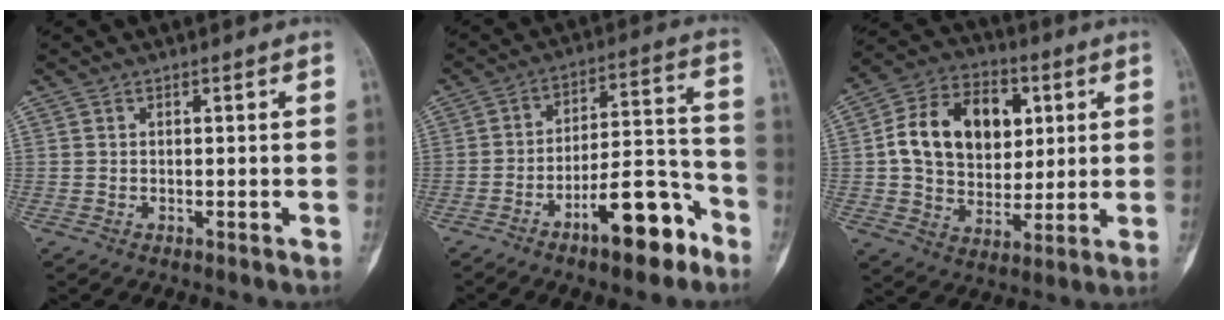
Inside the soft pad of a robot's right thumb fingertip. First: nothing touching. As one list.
[{"total": 14.4, "force": [-8.6, 5.0, 10.4], "torque": [-0.145, 0.080, -0.136]}, {"total": 17.6, "force": [3.5, 12.9, 11.5], "torque": [-0.156, 0.009, 0.058]}]